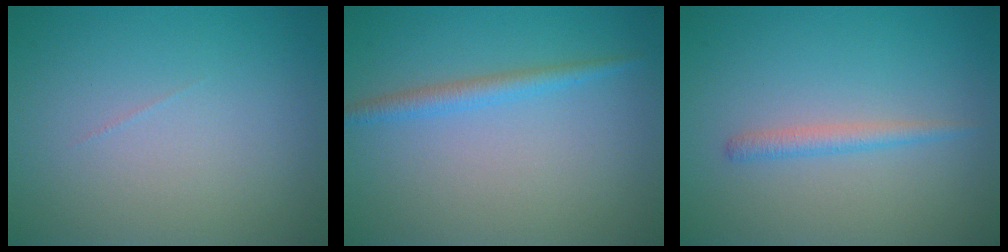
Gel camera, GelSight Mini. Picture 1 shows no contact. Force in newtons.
{"total": 1.9, "press": 1.9, "slide": 0.1}
{"total": 1.5, "press": 1.5, "slide": 0.1}